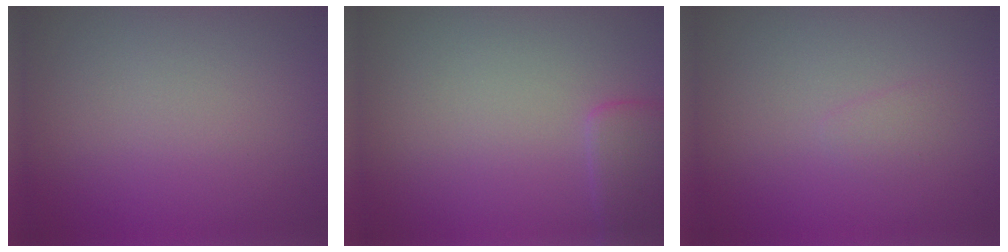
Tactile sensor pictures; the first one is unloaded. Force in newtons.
{"total": 2.0, "press": 2.0, "slide": 0.1}
{"total": 0.7, "press": 0.7, "slide": 0.0}